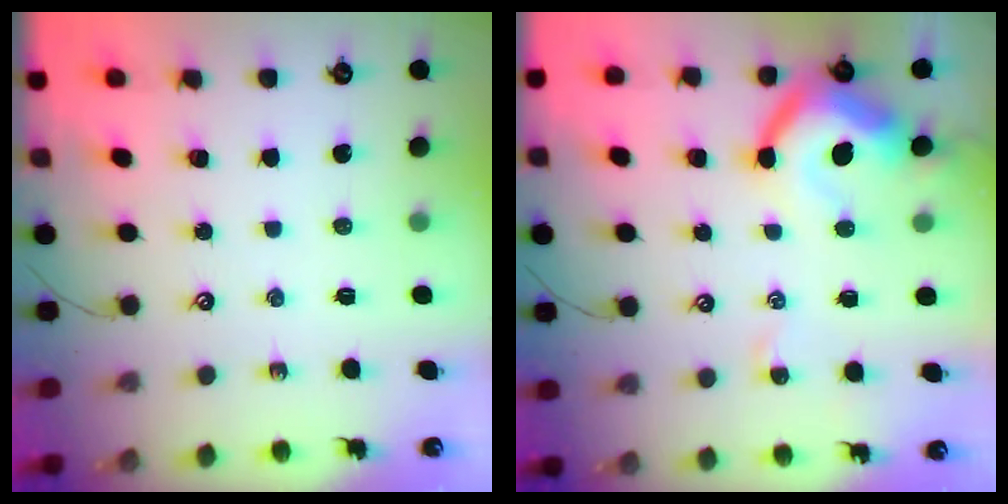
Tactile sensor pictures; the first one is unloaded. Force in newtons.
{"total": 11.6, "press": 11.4, "slide": 1.7}